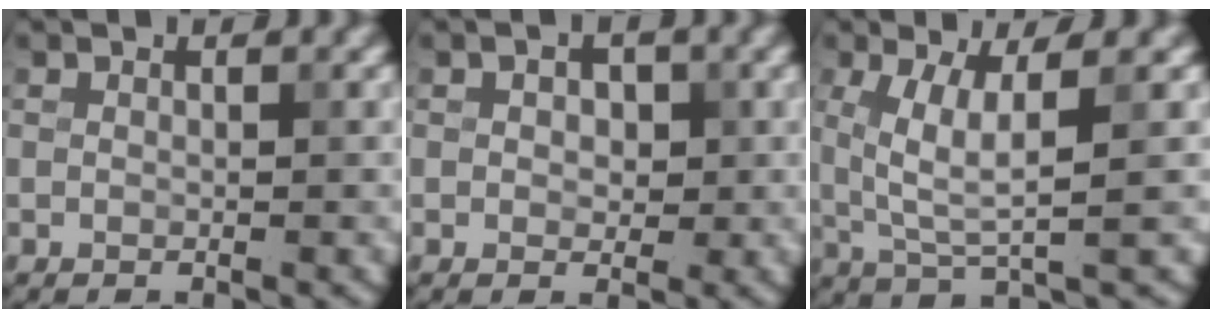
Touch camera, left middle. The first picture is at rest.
{"total": 1.9, "force": [0.3, 1.4, 1.3], "torque": [-0.016, -0.002, 0.000]}
{"total": 4.7, "force": [0.9, 0.8, 4.5], "torque": [-0.101, -0.004, 0.022]}